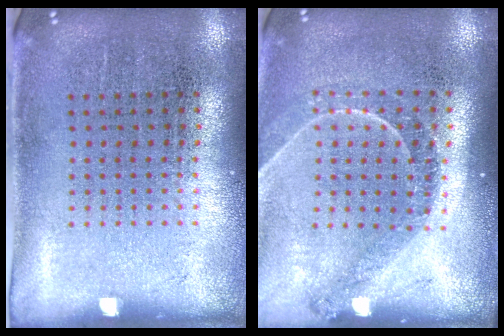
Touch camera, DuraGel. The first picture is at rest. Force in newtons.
{"total": 1.2, "press": 1.2, "slide": 0.2}